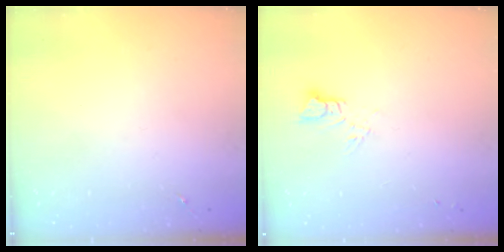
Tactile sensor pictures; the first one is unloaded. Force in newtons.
{"total": 3.4, "press": 3.4, "slide": 0.2}